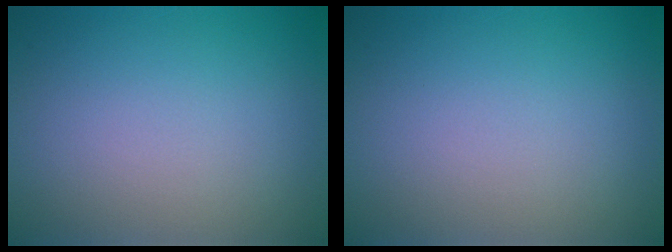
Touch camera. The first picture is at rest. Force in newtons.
{"total": 0.0}